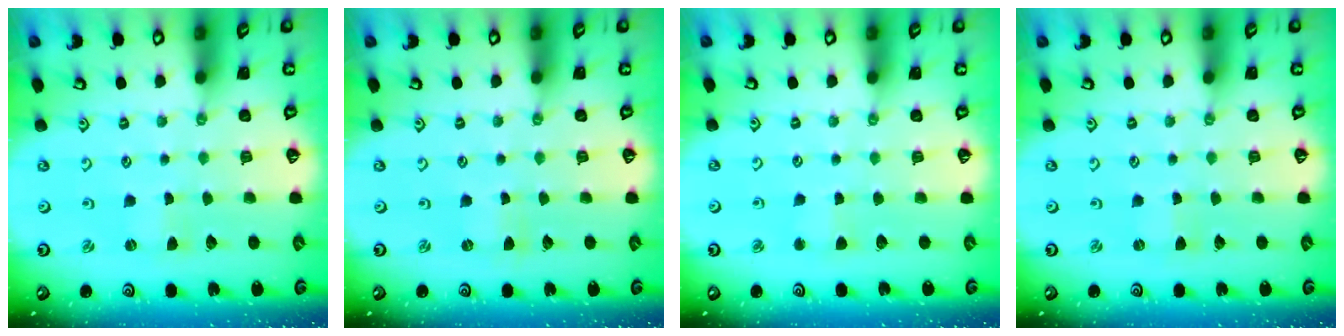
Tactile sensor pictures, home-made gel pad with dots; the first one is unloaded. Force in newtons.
{"total": 0.0}
{"total": 2.5, "press": 2.5, "slide": 0.3}
{"total": 0.0}